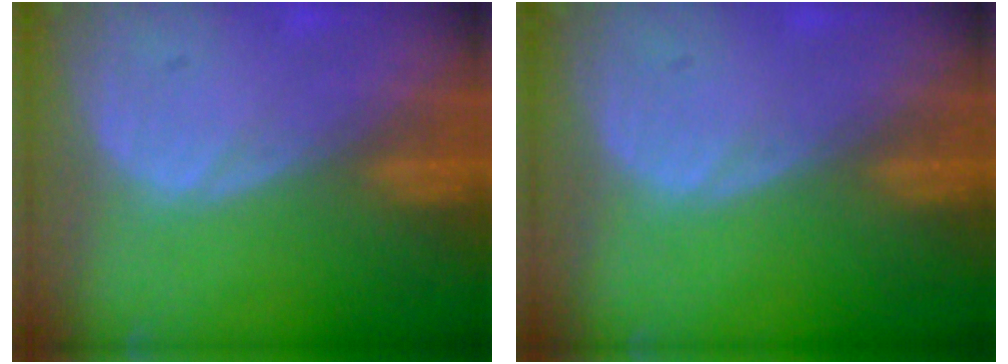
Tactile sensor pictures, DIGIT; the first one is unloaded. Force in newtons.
{"total": 0.0}